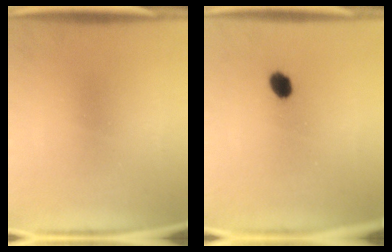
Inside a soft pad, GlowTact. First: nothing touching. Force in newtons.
{"total": 5.3}